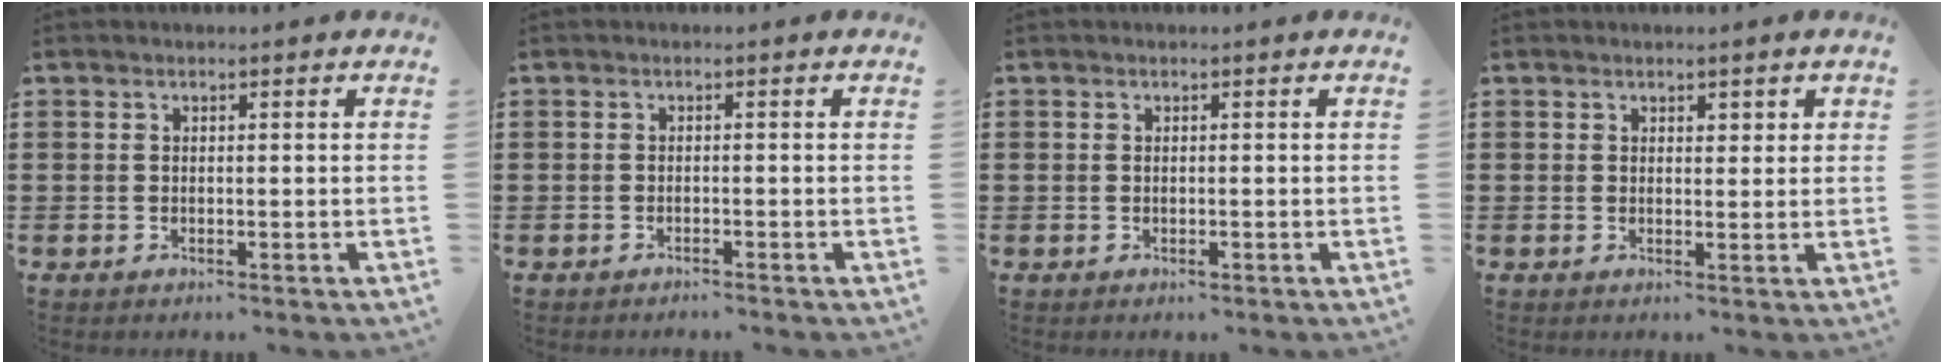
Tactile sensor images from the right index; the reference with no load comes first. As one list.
[{"total": 0.8, "force": [-0.8, 0.0, 0.0], "torque": [-0.002, -0.001, -0.017]}, {"total": 0.7, "force": [-0.2, 0.2, 0.7], "torque": [-0.013, -0.004, -0.002]}, {"total": 1.3, "force": [1.0, 0.7, 0.3], "torque": [0.000, 0.002, 0.017]}]